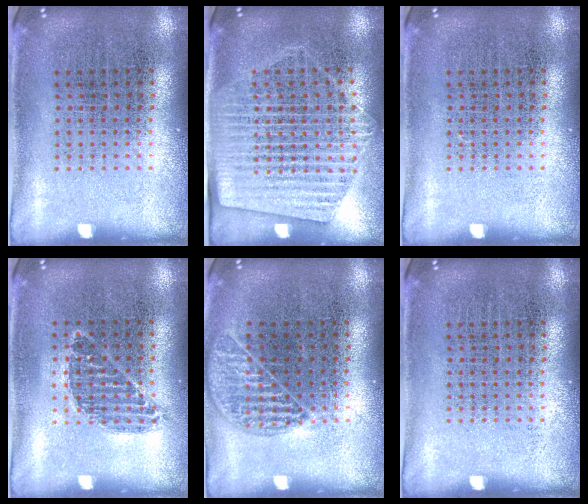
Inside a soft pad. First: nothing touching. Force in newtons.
{"total": 1.7, "press": 1.5, "slide": 0.8}
{"total": 0.0}
{"total": 0.8, "press": 0.7, "slide": 0.4}
{"total": 1.0, "press": 1.0, "slide": 0.3}
{"total": 0.0}